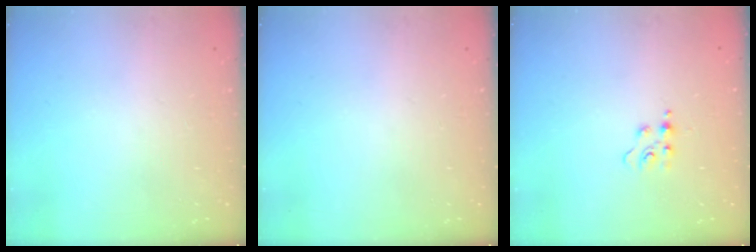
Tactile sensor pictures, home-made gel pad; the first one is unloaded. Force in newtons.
{"total": 0.0}
{"total": 4.5, "press": 4.5, "slide": 0.5}